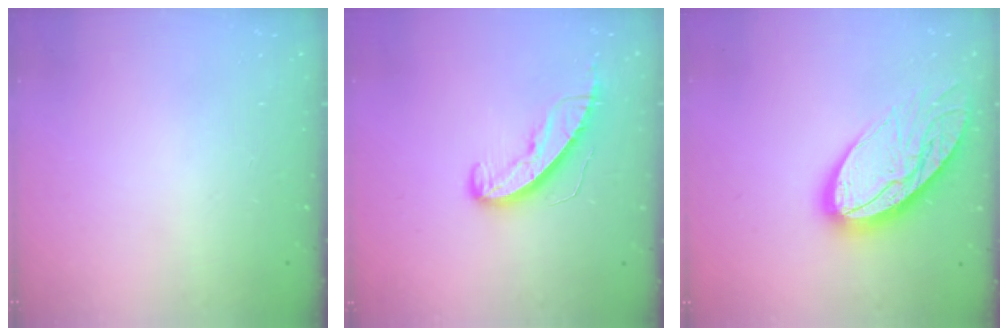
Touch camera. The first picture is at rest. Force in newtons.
{"total": 9.0, "press": 9.0, "slide": 0.5}
{"total": 16.1, "press": 16.1, "slide": 1.2}